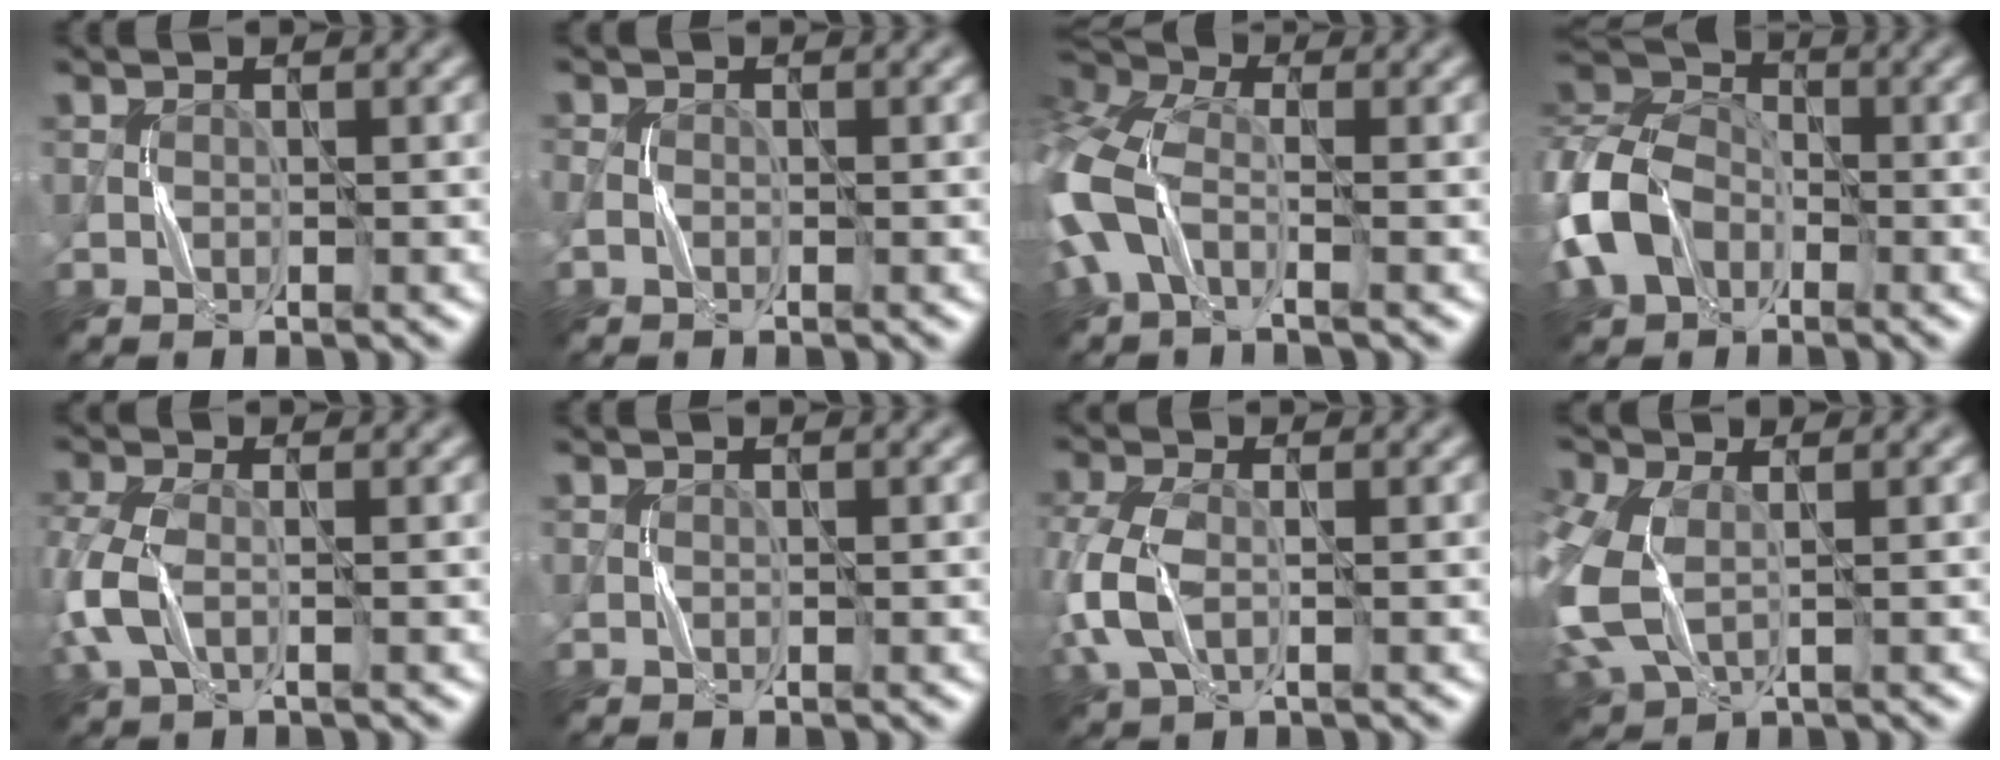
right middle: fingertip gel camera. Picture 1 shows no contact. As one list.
[{"total": 0.8, "force": [-0.3, 0.6, 0.3], "torque": [-0.006, 0.003, -0.008]}, {"total": 8.3, "force": [-2.0, 4.9, 6.4], "torque": [-0.182, 0.000, -0.058]}, {"total": 7.3, "force": [-2.7, 5.5, 3.9], "torque": [-0.092, 0.003, -0.072]}, {"total": 3.9, "force": [-0.7, 2.2, 3.1], "torque": [-0.088, 0.004, -0.023]}, {"total": 0.0}, {"total": 5.1, "force": [-0.8, 3.1, 4.0], "torque": [-0.113, 0.004, -0.022]}, {"total": 7.6, "force": [-0.5, 5.0, 5.7], "torque": [-0.177, -0.009, -0.012]}]